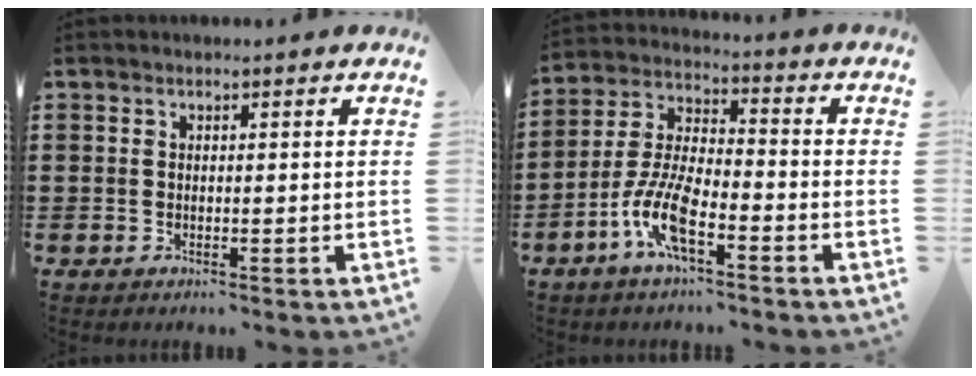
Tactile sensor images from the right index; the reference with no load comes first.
{"total": 8.8, "force": [-4.4, 2.9, 7.1], "torque": [-0.172, -0.009, -0.087]}